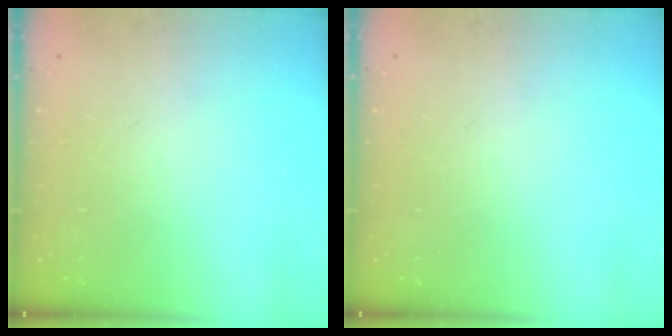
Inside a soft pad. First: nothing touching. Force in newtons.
{"total": 0.0}